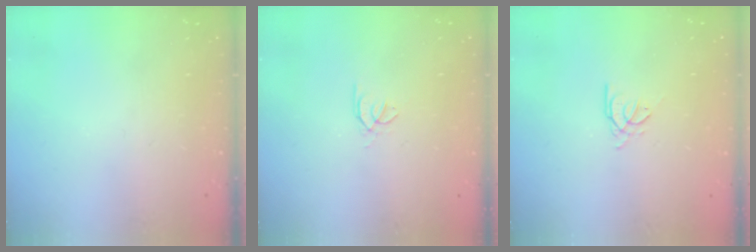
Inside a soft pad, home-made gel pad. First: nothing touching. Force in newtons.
{"total": 0.5, "press": 0.4, "slide": 0.3}
{"total": 0.7, "press": 0.6, "slide": 0.3}